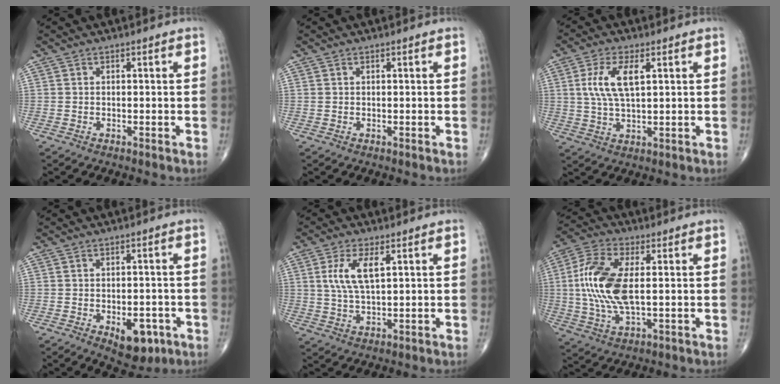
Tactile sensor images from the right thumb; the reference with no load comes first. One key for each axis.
{"total": 0.0}
{"total": 8.2, "fx": 2.2, "fy": 3.4, "fz": 7.1, "tx": -0.150, "ty": -0.002, "tz": 0.045}
{"total": 7.9, "fx": -3.1, "fy": 4.3, "fz": 5.9, "tx": -0.058, "ty": 0.008, "tz": -0.032}
{"total": 7.3, "fx": 2.2, "fy": 2.9, "fz": 6.4, "tx": -0.132, "ty": -0.005, "tz": 0.048}
{"total": 14.0, "fx": 1.0, "fy": 6.2, "fz": 12.5, "tx": -0.280, "ty": 0.002, "tz": 0.019}